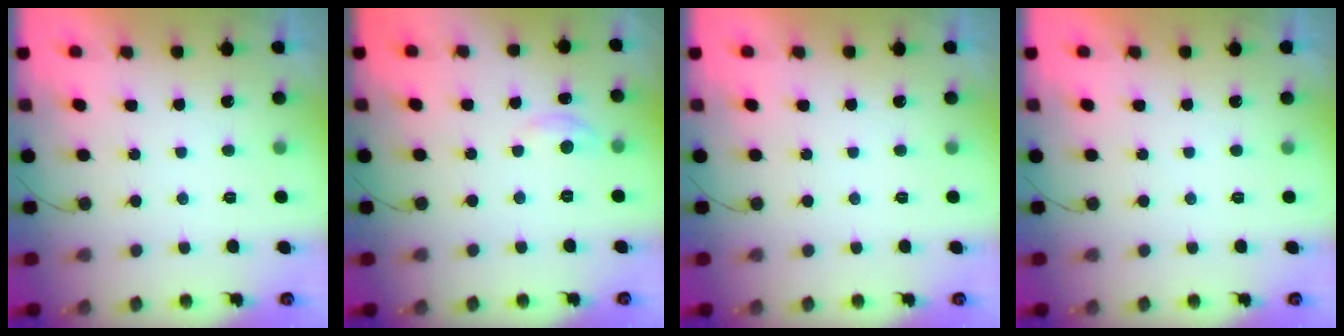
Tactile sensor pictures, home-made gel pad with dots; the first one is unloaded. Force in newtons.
{"total": 3.3, "press": 3.3, "slide": 0.5}
{"total": 0.0}
{"total": 0.0}